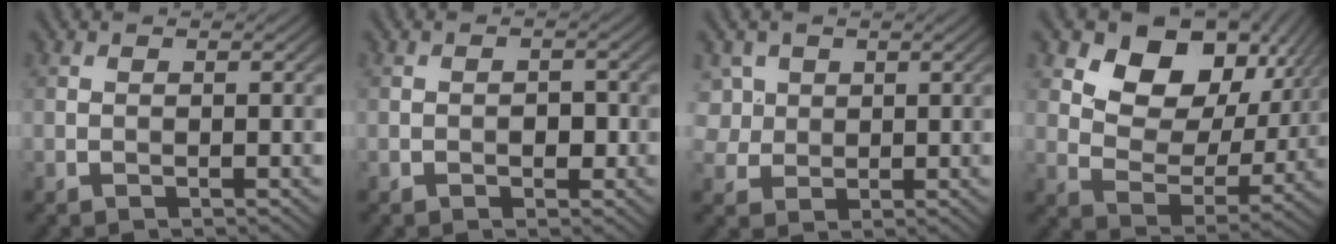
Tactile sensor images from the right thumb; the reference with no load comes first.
{"total": 1.8, "force": [-0.5, 1.1, 1.3], "torque": [-0.019, 0.000, -0.010]}
{"total": 3.9, "force": [1.3, 3.3, 1.4], "torque": [-0.054, -0.003, 0.029]}
{"total": 12.7, "force": [6.2, 8.2, 7.4], "torque": [-0.128, 0.003, 0.100]}